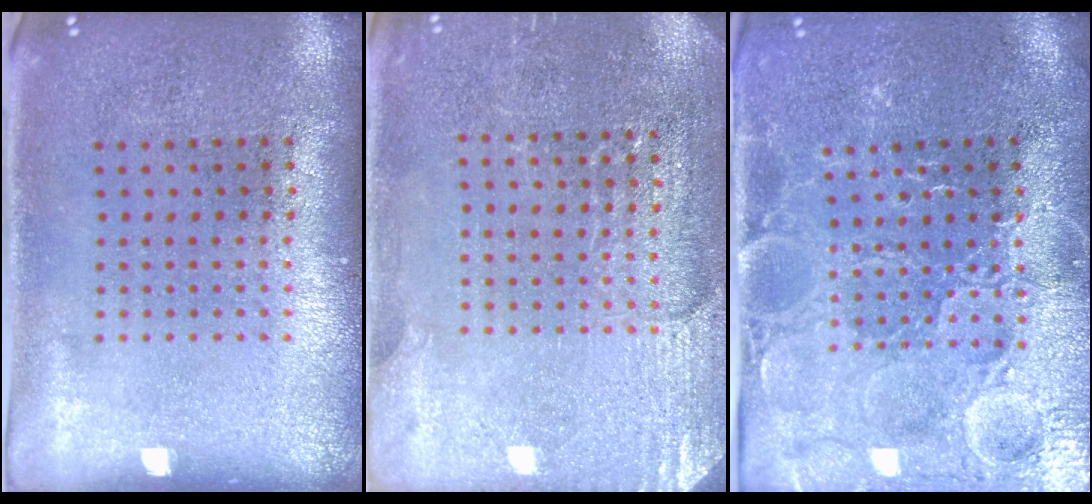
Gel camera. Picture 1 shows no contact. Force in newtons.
{"total": 2.9, "press": 2.9, "slide": 0.2}
{"total": 3.8, "press": 3.7, "slide": 0.8}